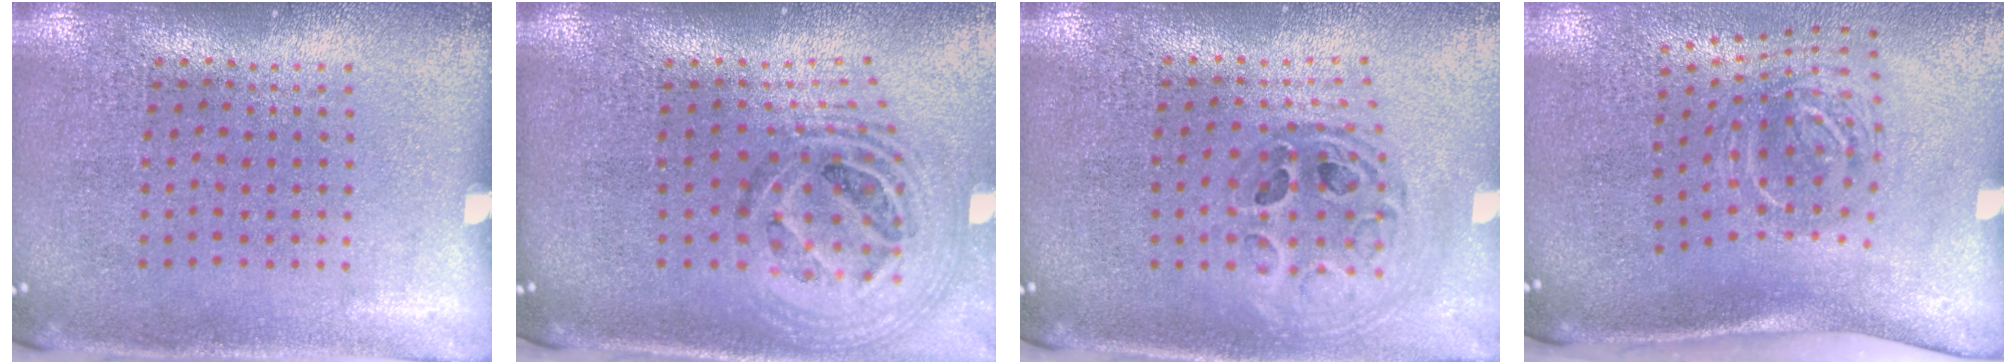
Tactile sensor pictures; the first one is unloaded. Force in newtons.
{"total": 1.9, "press": 1.6, "slide": 1.1}
{"total": 0.9, "press": 0.9, "slide": 0.2}
{"total": 2.0, "press": 1.3, "slide": 1.5}